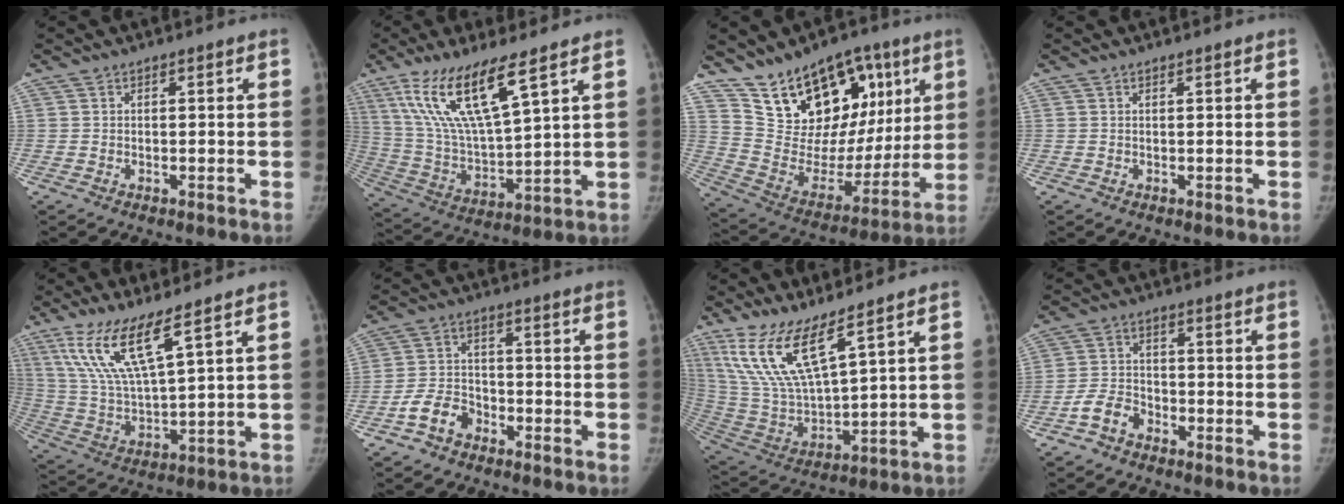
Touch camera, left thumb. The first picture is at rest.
{"total": 16.9, "force": [9.6, 3.8, 13.3], "torque": [-0.265, -0.045, 0.198]}
{"total": 22.3, "force": [11.9, 14.0, 12.8], "torque": [-0.136, -0.036, 0.212]}
{"total": 0.0}
{"total": 12.9, "force": [7.9, 2.3, 9.9], "torque": [-0.209, -0.040, 0.169]}
{"total": 6.3, "force": [-3.7, 4.3, 2.7], "torque": [-0.046, 0.030, -0.071]}
{"total": 14.5, "force": [9.4, 3.3, 10.5], "torque": [-0.215, -0.050, 0.205]}
{"total": 5.0, "force": [-3.2, 3.3, 2.1], "torque": [-0.036, 0.025, -0.065]}